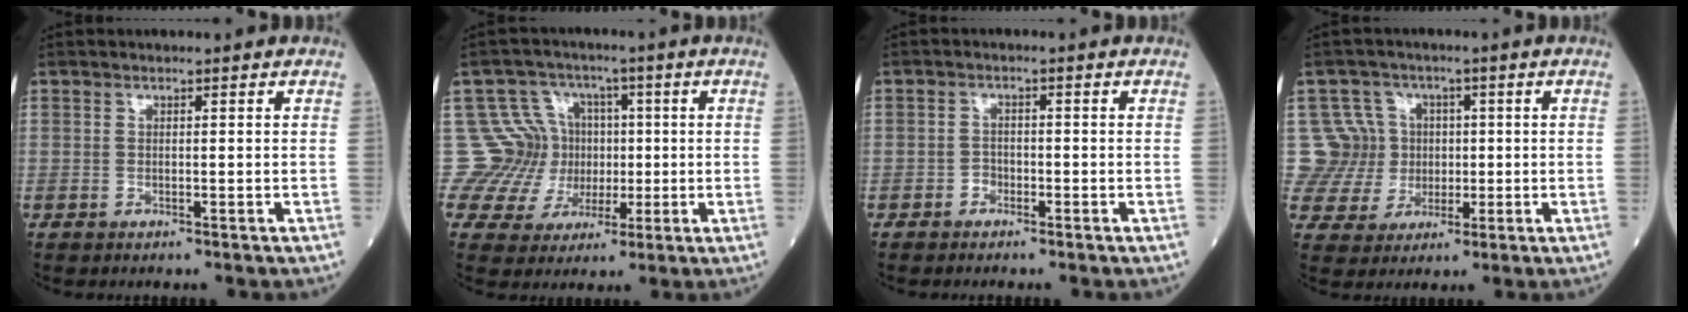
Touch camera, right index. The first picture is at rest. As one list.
[{"total": 12.7, "force": [1.3, 12.5, 2.1], "torque": [-0.046, 0.060, 0.040]}, {"total": 1.5, "force": [-1.0, 1.2, 0.2], "torque": [0.003, 0.007, -0.021]}, {"total": 9.1, "force": [1.3, 9.0, 0.1], "torque": [-0.002, 0.037, 0.031]}]